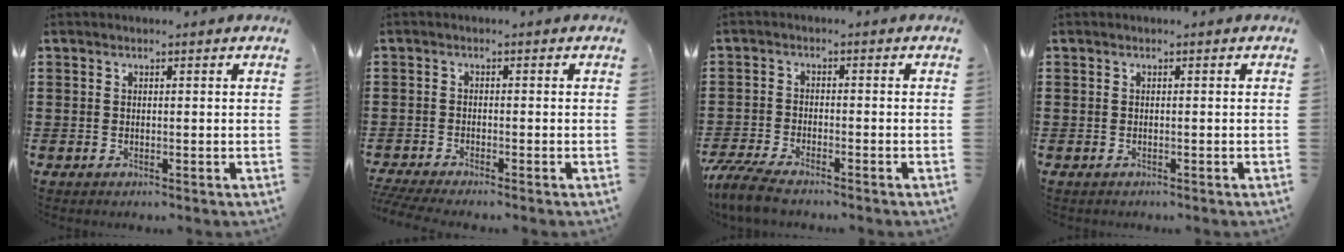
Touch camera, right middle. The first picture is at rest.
{"total": 2.2, "force": [-2.0, 0.1, 0.8], "torque": [-0.029, -0.005, -0.045]}
{"total": 4.9, "force": [-4.4, 0.8, 2.0], "torque": [-0.061, -0.008, -0.092]}
{"total": 0.0}